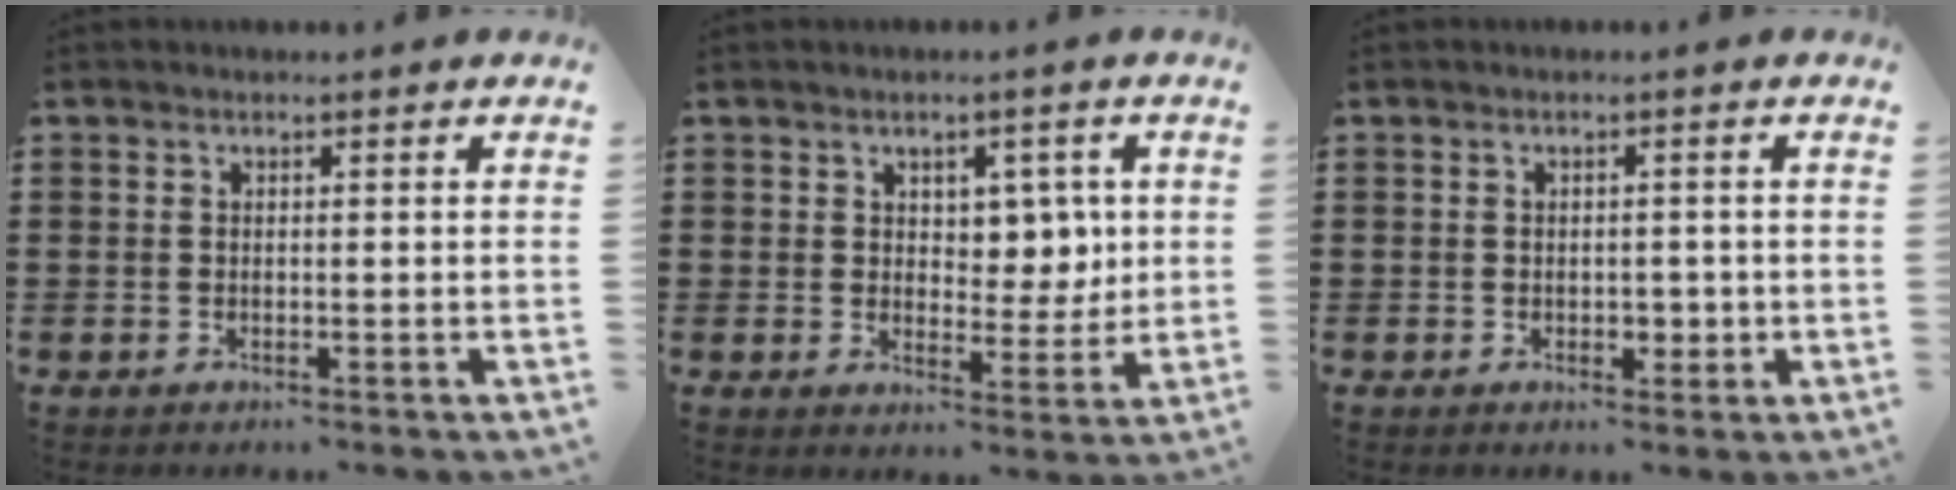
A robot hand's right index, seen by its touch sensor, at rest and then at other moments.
{"total": 4.8, "force": [2.1, 3.6, 2.3], "torque": [-0.036, 0.004, 0.032]}
{"total": 2.2, "force": [-0.4, 1.4, 1.7], "torque": [-0.031, 0.003, -0.008]}